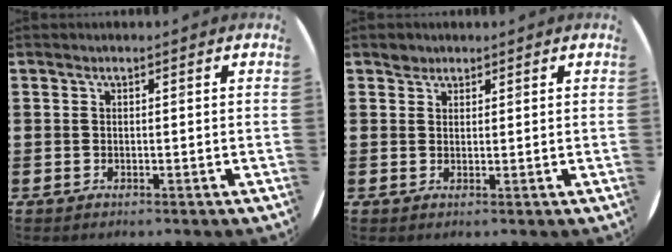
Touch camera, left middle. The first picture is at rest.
{"total": 1.5, "force": [1.3, 0.7, 0.0], "torque": [0.006, -0.001, 0.024]}